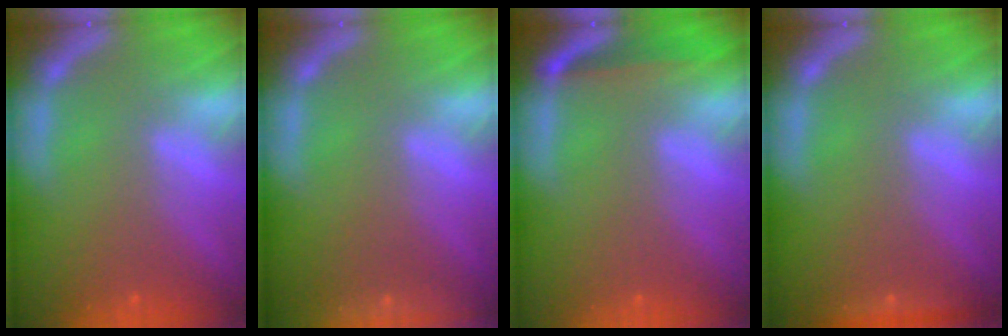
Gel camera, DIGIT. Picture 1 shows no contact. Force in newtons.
{"total": 9.0}
{"total": 3.0}
{"total": 1.4}